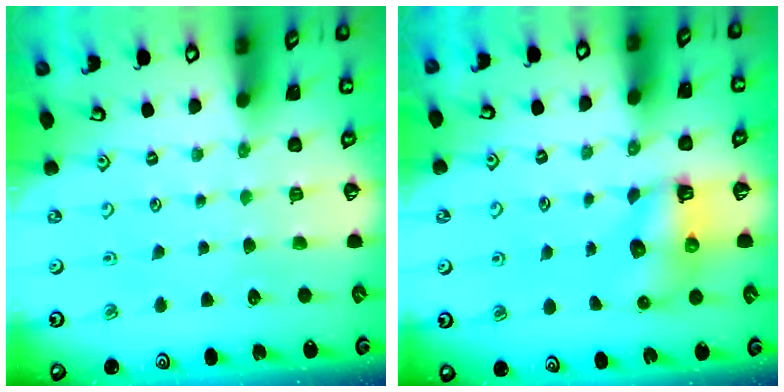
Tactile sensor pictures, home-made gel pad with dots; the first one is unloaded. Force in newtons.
{"total": 6.9, "press": 6.8, "slide": 0.9}